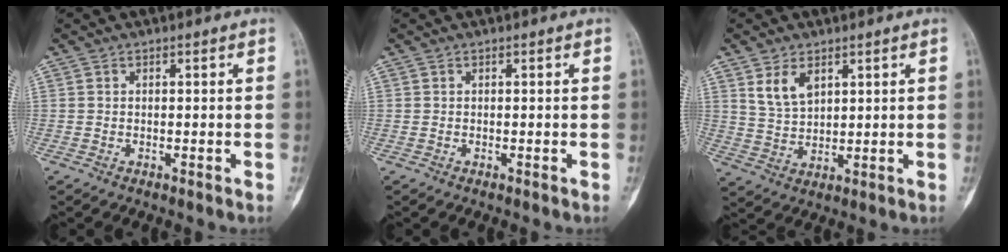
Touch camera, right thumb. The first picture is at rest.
{"total": 0.0}
{"total": 5.8, "force": [3.0, 3.4, 3.6], "torque": [-0.056, -0.017, 0.066]}